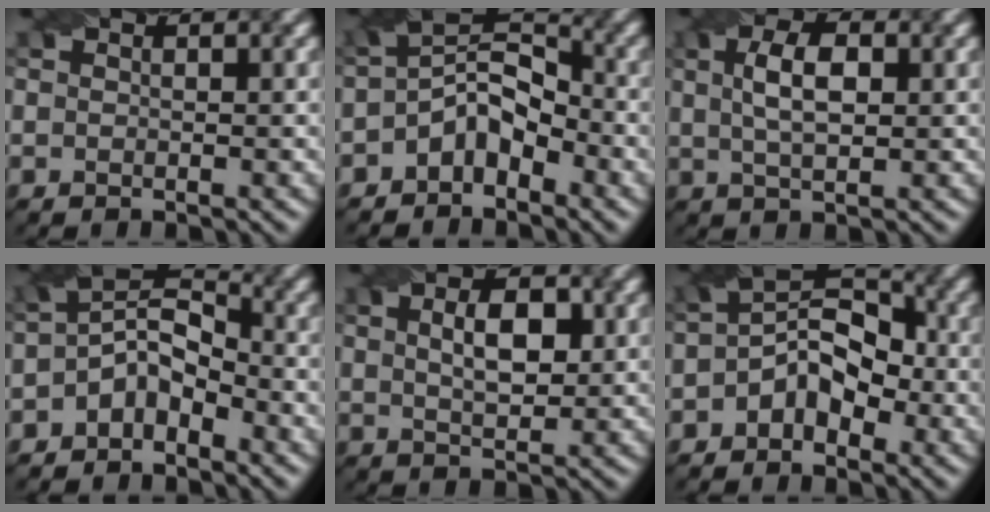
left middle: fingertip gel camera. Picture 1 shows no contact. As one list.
[{"total": 4.9, "force": [-2.1, 2.9, 3.3], "torque": [-0.052, 0.010, -0.047]}, {"total": 4.2, "force": [1.0, 1.9, 3.6], "torque": [-0.072, 0.006, 0.016]}, {"total": 4.5, "force": [-1.9, 2.7, 3.0], "torque": [-0.050, 0.008, -0.043]}, {"total": 4.0, "force": [1.0, 1.9, 3.4], "torque": [-0.063, 0.004, 0.016]}, {"total": 5.2, "force": [-1.5, 3.5, 3.6], "torque": [-0.049, 0.012, -0.033]}]